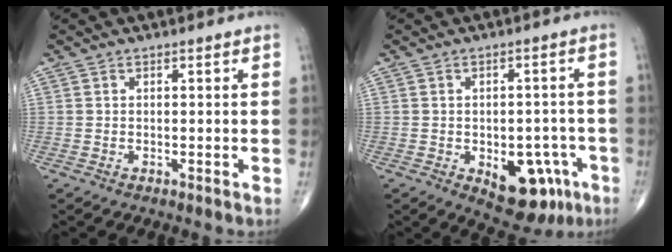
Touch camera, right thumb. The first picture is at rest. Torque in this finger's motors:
{"motor_torque": [3.18, 1.83, 0.39, -0.63, 0.16]}